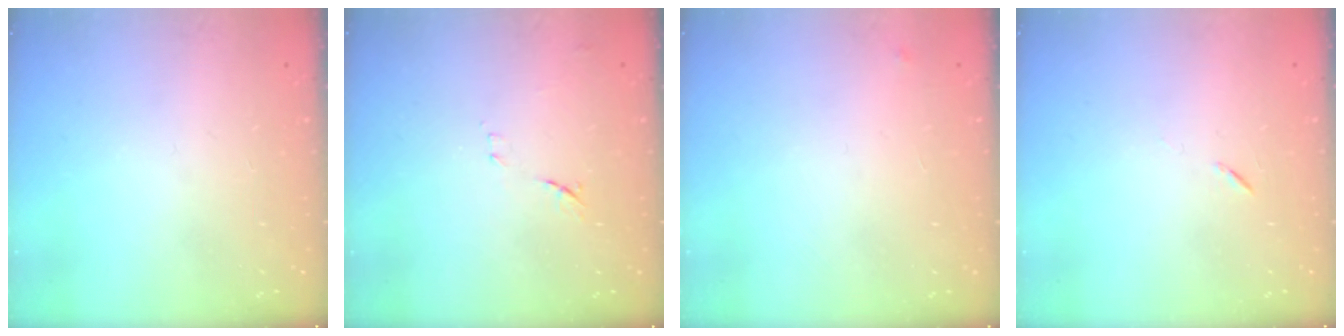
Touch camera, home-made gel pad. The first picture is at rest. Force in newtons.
{"total": 7.5, "press": 7.5, "slide": 0.8}
{"total": 2.5, "press": 2.4, "slide": 0.4}
{"total": 5.8, "press": 5.4, "slide": 2.1}